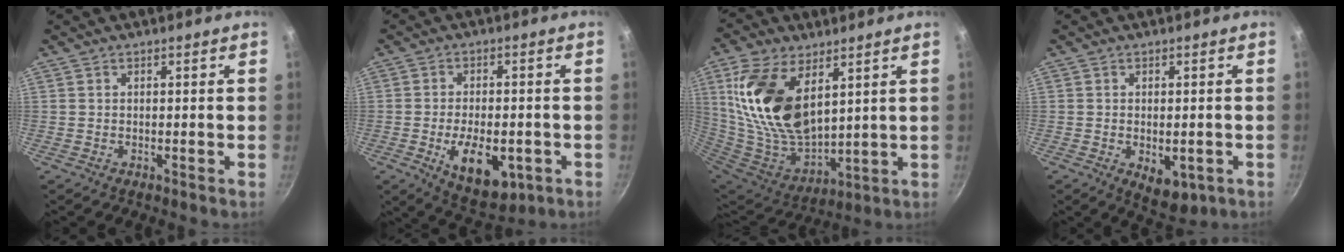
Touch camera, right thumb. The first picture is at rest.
{"total": 12.3, "force": [-3.7, 6.5, 9.7], "torque": [-0.126, 0.003, -0.041]}
{"total": 21.2, "force": [7.8, 11.9, 15.8], "torque": [-0.302, -0.049, 0.163]}
{"total": 6.6, "force": [-1.9, 3.7, 5.1], "torque": [-0.056, -0.002, -0.014]}